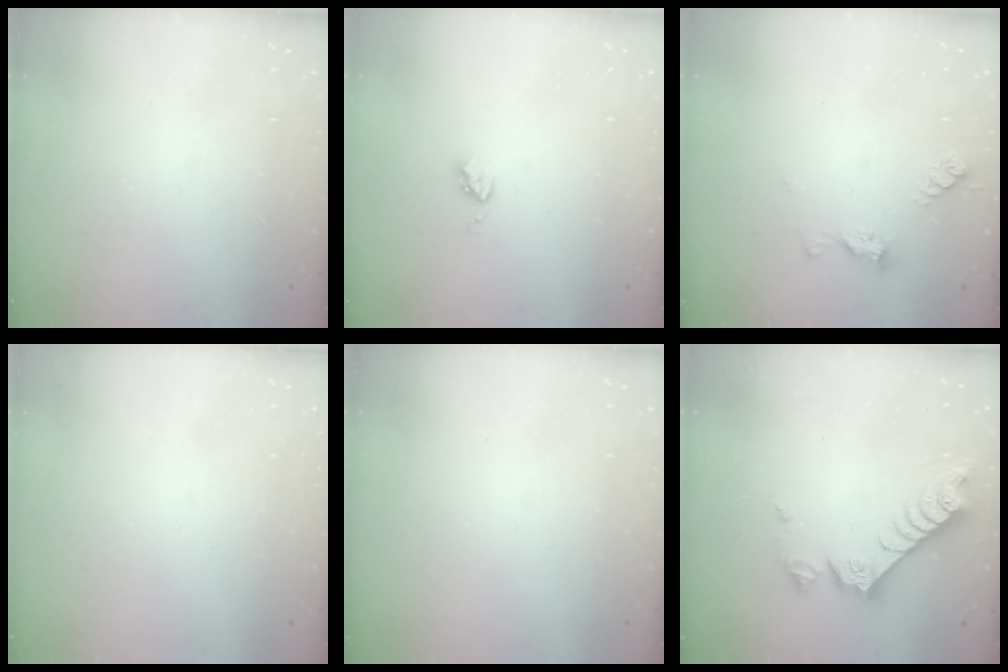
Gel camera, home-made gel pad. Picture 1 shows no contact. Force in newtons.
{"total": 3.9, "press": 3.9, "slide": 0.4}
{"total": 5.9, "press": 5.9, "slide": 0.9}
{"total": 0.0}
{"total": 0.0}
{"total": 8.8, "press": 8.8, "slide": 0.6}